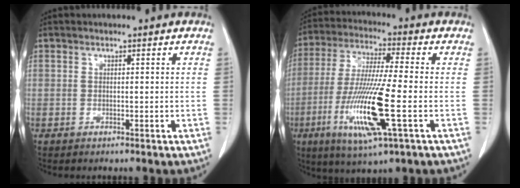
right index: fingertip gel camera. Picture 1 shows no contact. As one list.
[{"total": 15.0, "force": [-4.4, 0.7, 14.3], "torque": [-0.292, -0.022, -0.081]}]